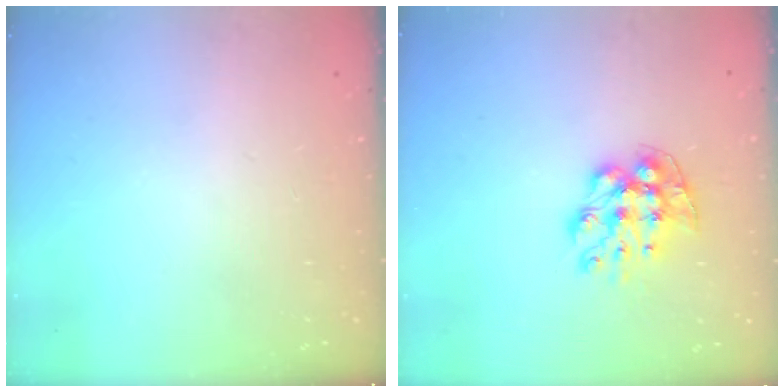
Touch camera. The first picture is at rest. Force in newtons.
{"total": 9.5, "press": 9.4, "slide": 0.9}